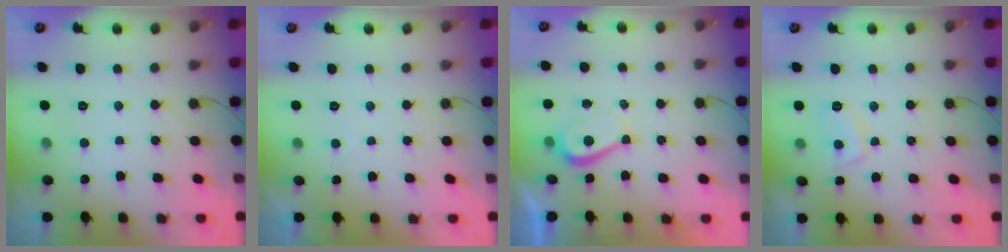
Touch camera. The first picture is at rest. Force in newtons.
{"total": 0.6, "press": 0.3, "slide": 0.5}
{"total": 3.2, "press": 3.2, "slide": 0.6}
{"total": 5.7, "press": 5.6, "slide": 1.0}